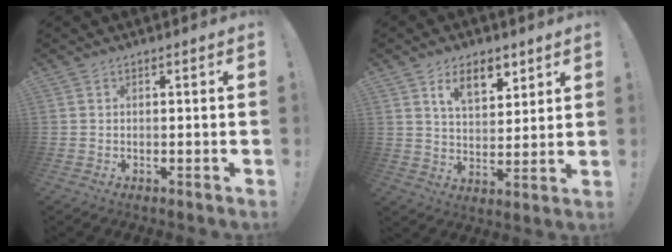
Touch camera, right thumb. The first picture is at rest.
{"total": 10.3, "force": [6.1, 5.4, 6.3], "torque": [-0.094, -0.021, 0.110]}